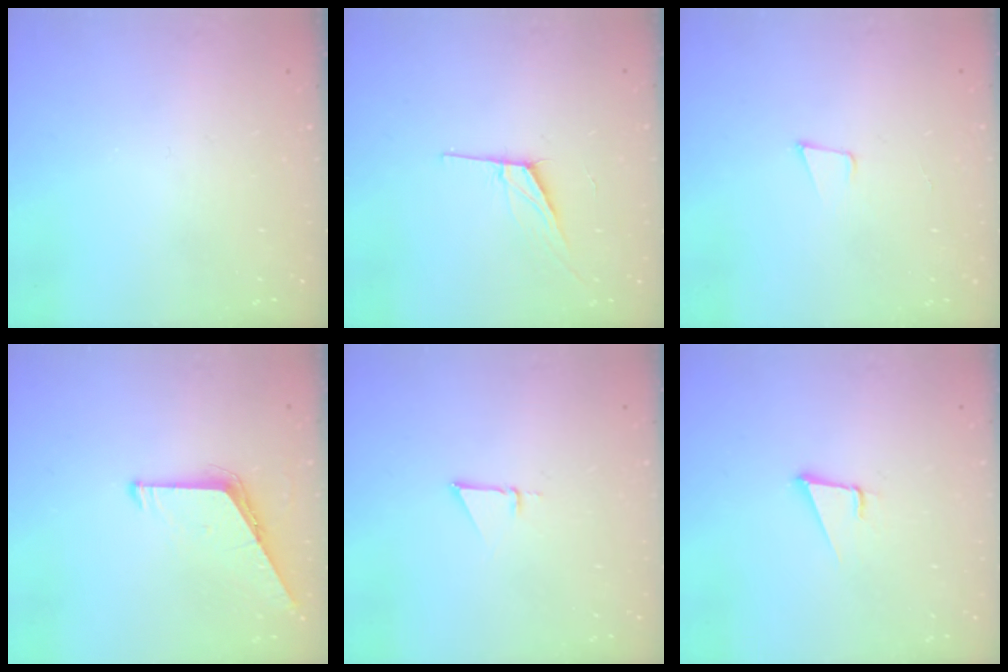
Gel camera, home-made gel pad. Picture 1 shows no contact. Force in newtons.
{"total": 7.8, "press": 7.2, "slide": 3.2}
{"total": 5.0, "press": 4.2, "slide": 2.8}
{"total": 6.5, "press": 6.4, "slide": 0.5}
{"total": 3.1, "press": 3.1, "slide": 0.2}
{"total": 3.7, "press": 2.9, "slide": 2.3}